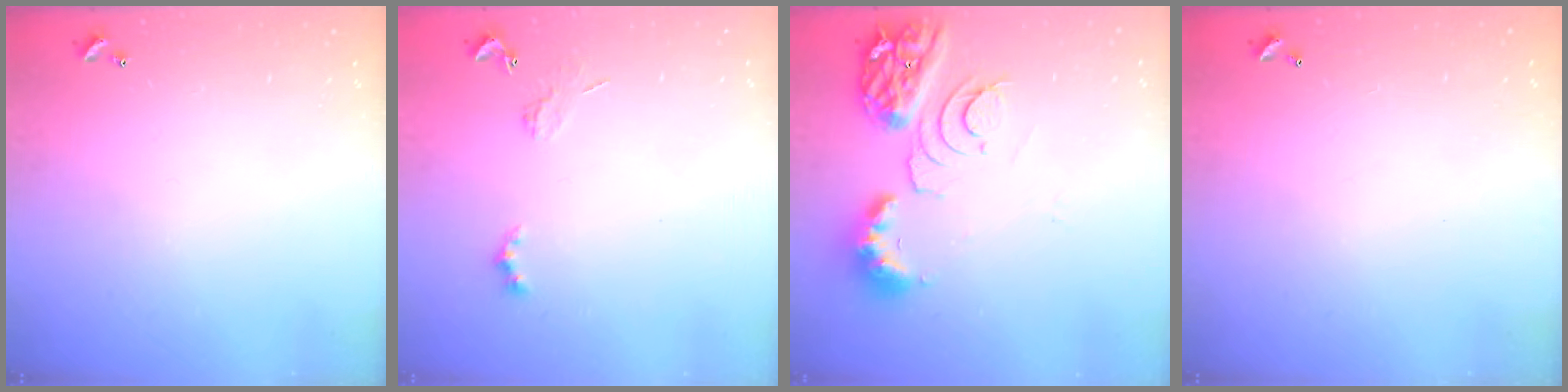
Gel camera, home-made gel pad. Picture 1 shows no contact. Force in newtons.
{"total": 2.0, "press": 1.9, "slide": 0.4}
{"total": 10.1, "press": 10.0, "slide": 1.2}
{"total": 2.9, "press": 2.9, "slide": 0.1}